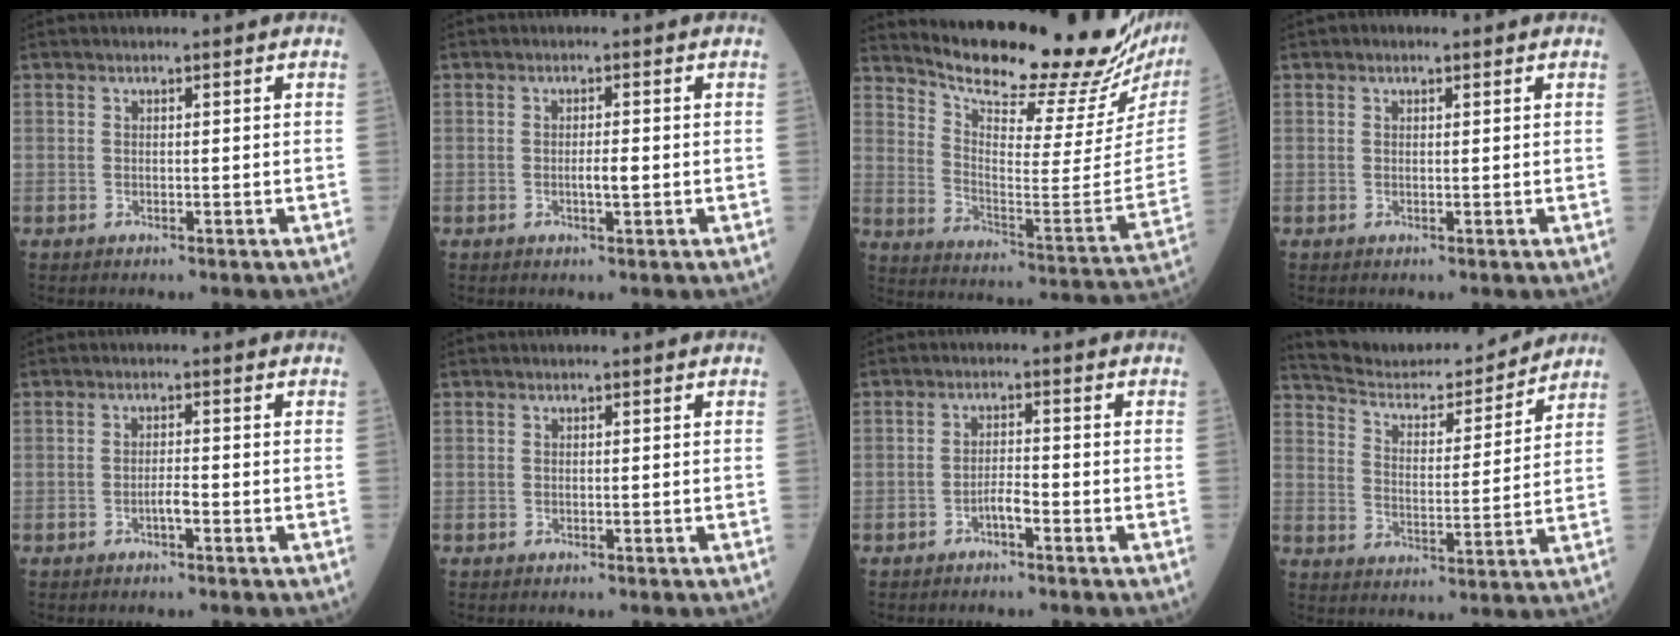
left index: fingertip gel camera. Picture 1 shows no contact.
{"total": 1.9, "force": [-0.7, 0.2, 1.7], "torque": [-0.031, -0.004, -0.012]}
{"total": 25.7, "force": [23.5, 1.9, 10.2], "torque": [-0.168, -0.108, 0.312]}
{"total": 0.7, "force": [0.1, 0.5, 0.4], "torque": [-0.012, -0.001, -0.003]}
{"total": 1.8, "force": [-1.2, 0.1, 1.3], "torque": [-0.023, -0.002, -0.022]}
{"total": 0.0}
{"total": 2.4, "force": [-1.8, 0.3, 1.5], "torque": [-0.027, -0.001, -0.034]}
{"total": 15.7, "force": [15.0, 2.0, 4.3], "torque": [-0.074, -0.007, 0.231]}